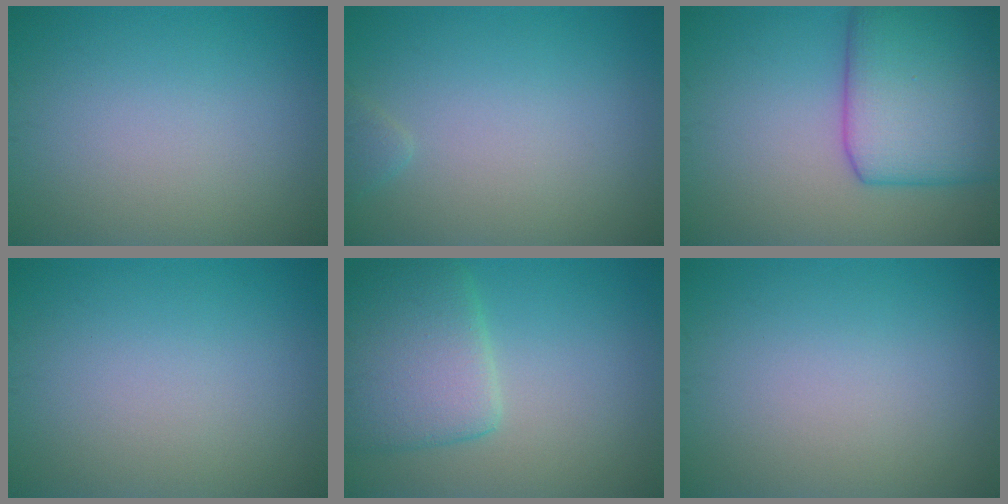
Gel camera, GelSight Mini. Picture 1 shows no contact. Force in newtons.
{"total": 0.8, "press": 0.8, "slide": 0.1}
{"total": 9.7, "press": 9.7, "slide": 0.3}
{"total": 0.0}
{"total": 6.1, "press": 6.1, "slide": 0.4}
{"total": 0.0}